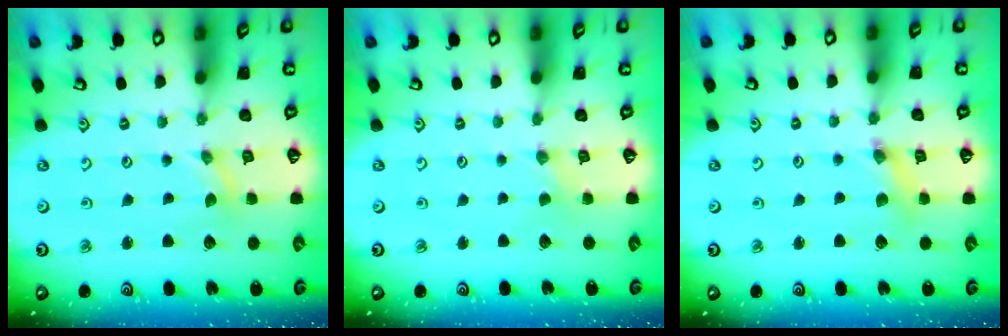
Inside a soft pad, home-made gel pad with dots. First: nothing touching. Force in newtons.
{"total": 0.0}
{"total": 2.8, "press": 2.8, "slide": 0.4}